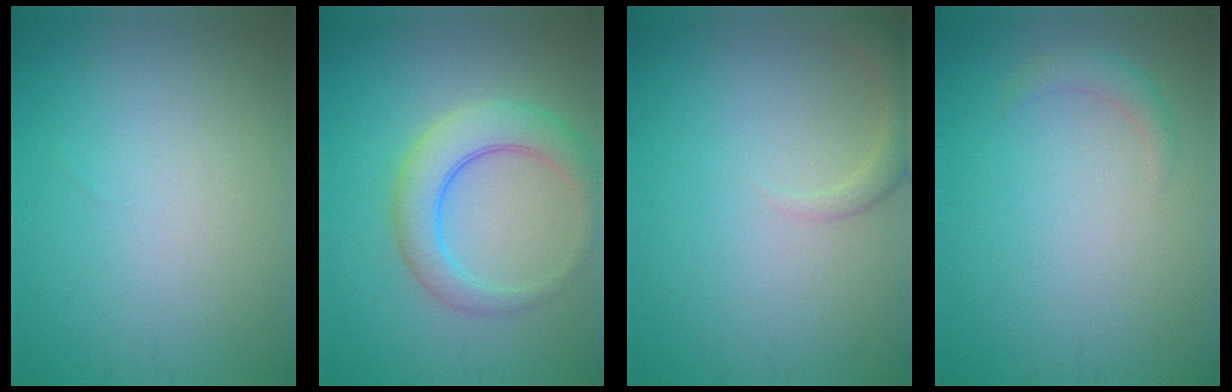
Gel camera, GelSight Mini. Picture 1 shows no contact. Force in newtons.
{"total": 4.6, "press": 4.6, "slide": 0.2}
{"total": 2.3, "press": 2.3, "slide": 0.3}
{"total": 1.3, "press": 1.3, "slide": 0.1}